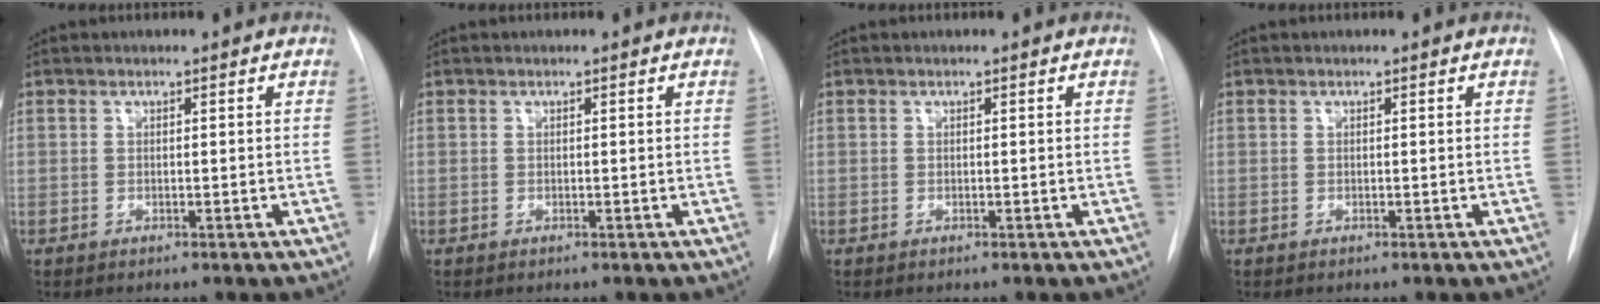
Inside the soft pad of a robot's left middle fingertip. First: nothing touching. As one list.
[{"total": 0.0}, {"total": 0.0}, {"total": 0.0}]